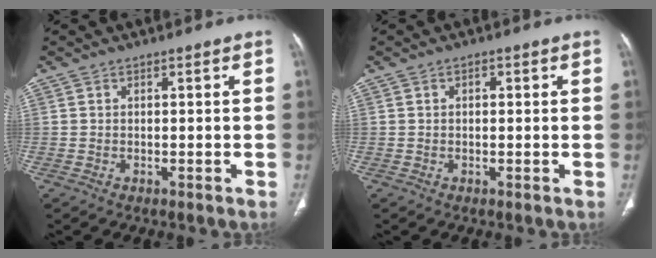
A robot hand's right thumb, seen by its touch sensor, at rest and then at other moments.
{"total": 1.2, "force": [0.4, 0.7, 0.9], "torque": [-0.013, 0.002, 0.006]}